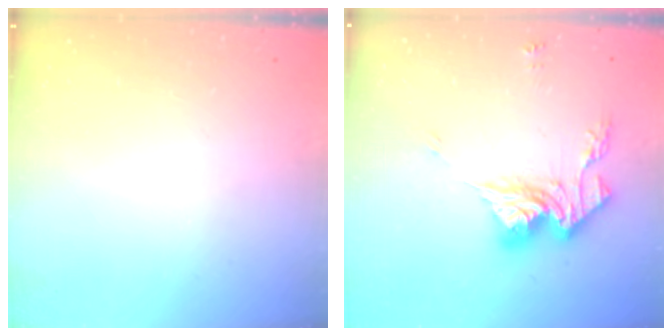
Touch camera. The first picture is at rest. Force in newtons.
{"total": 14.7, "press": 14.6, "slide": 1.5}